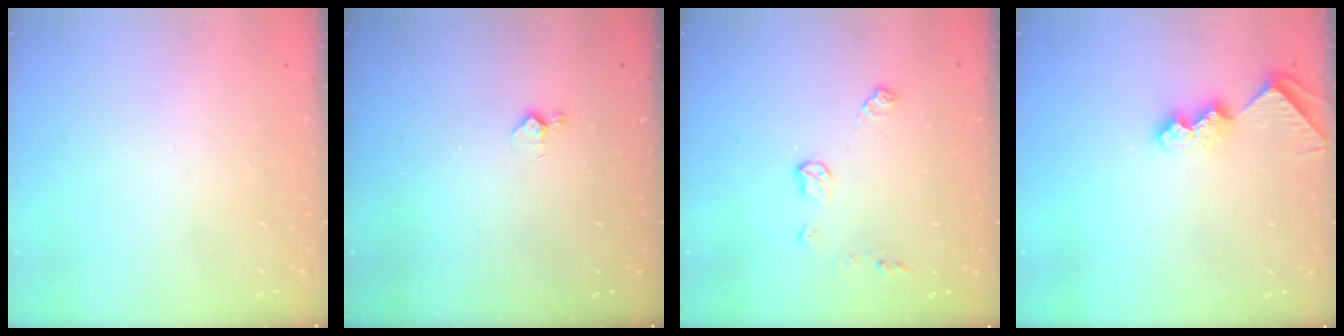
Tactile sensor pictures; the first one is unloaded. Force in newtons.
{"total": 3.6, "press": 3.5, "slide": 0.6}
{"total": 7.0, "press": 7.0, "slide": 0.4}
{"total": 8.2, "press": 8.2, "slide": 0.4}